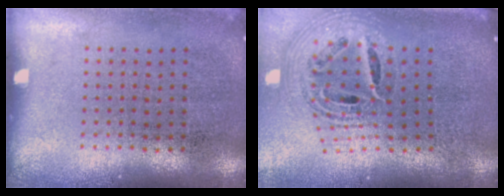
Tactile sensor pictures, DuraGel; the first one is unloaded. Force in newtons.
{"total": 1.9, "press": 1.4, "slide": 1.2}